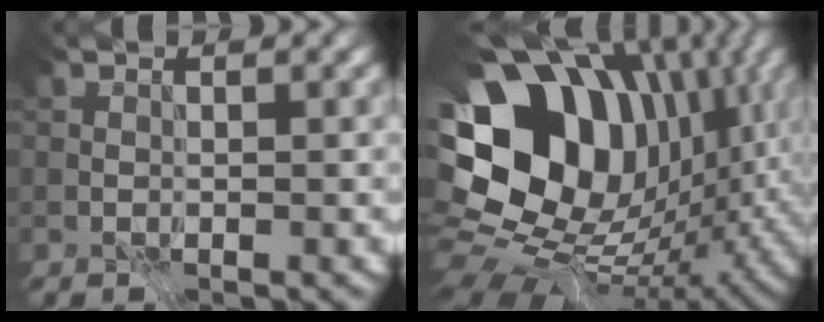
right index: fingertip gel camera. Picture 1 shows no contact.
{"total": 18.5, "force": [3.7, 14.3, 11.2], "torque": [-0.181, -0.004, 0.086]}